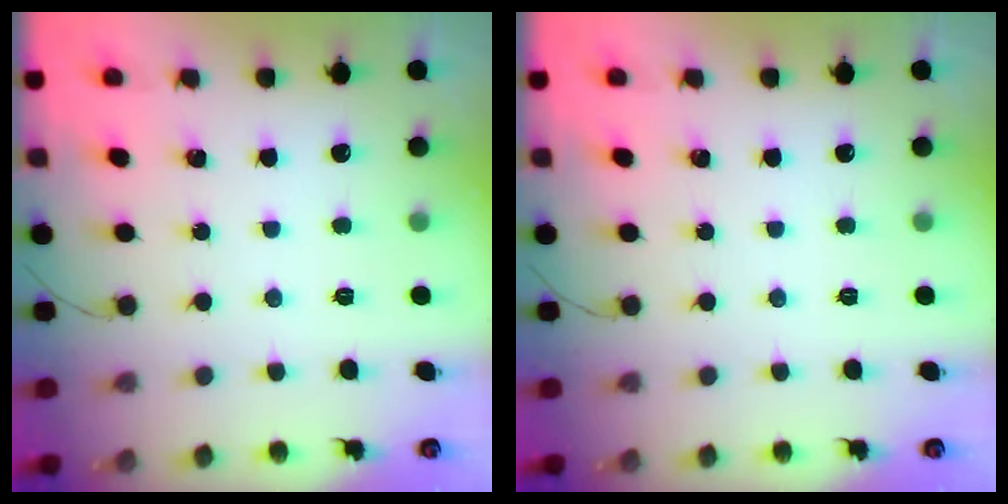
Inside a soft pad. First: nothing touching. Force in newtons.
{"total": 0.0}